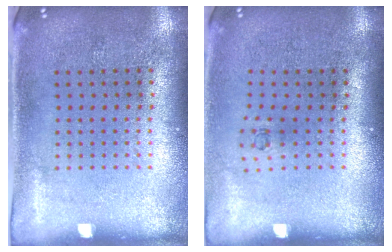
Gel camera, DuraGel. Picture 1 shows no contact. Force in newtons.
{"total": 0.6, "press": 0.2, "slide": 0.5}